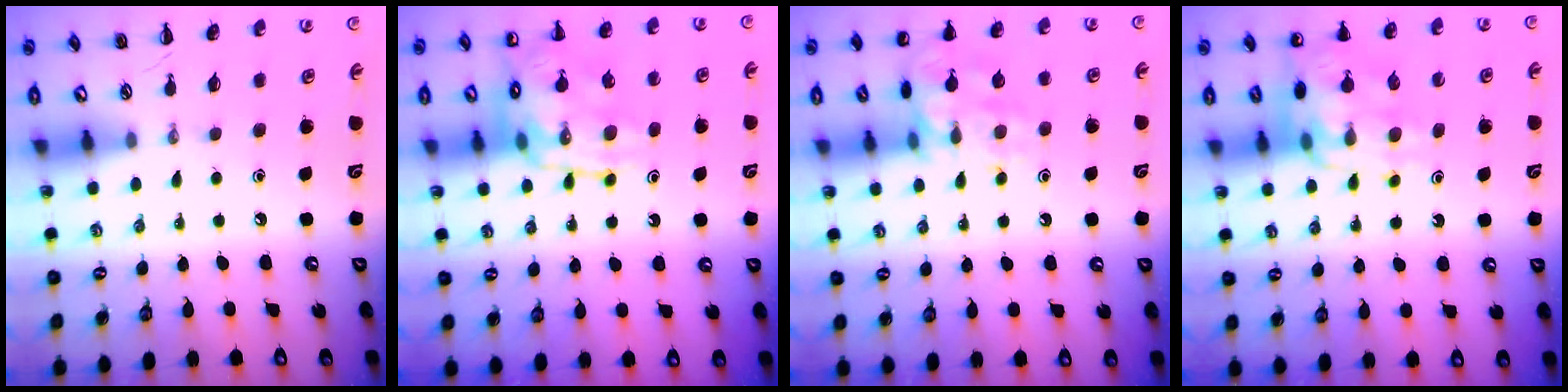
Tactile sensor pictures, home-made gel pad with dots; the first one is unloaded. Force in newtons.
{"total": 15.5, "press": 15.3, "slide": 2.0}
{"total": 14.7, "press": 14.7, "slide": 0.4}
{"total": 14.4, "press": 14.1, "slide": 3.1}